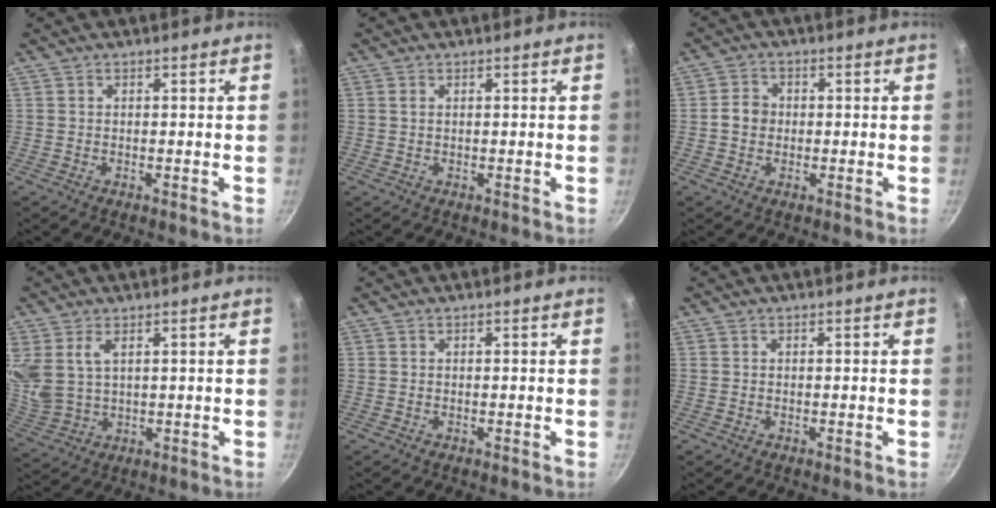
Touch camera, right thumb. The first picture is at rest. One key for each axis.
{"total": 0.7, "fx": 0.2, "fy": 0.4, "fz": 0.5, "tx": -0.009, "ty": 0.001, "tz": 0.004}
{"total": 3.9, "fx": -0.3, "fy": 3.4, "fz": 1.9, "tx": -0.016, "ty": 0.013, "tz": -0.011}
{"total": 8.0, "fx": 3.2, "fy": 5.0, "fz": 5.4, "tx": -0.102, "ty": -0.022, "tz": 0.076}
{"total": 0.0}
{"total": 0.0}